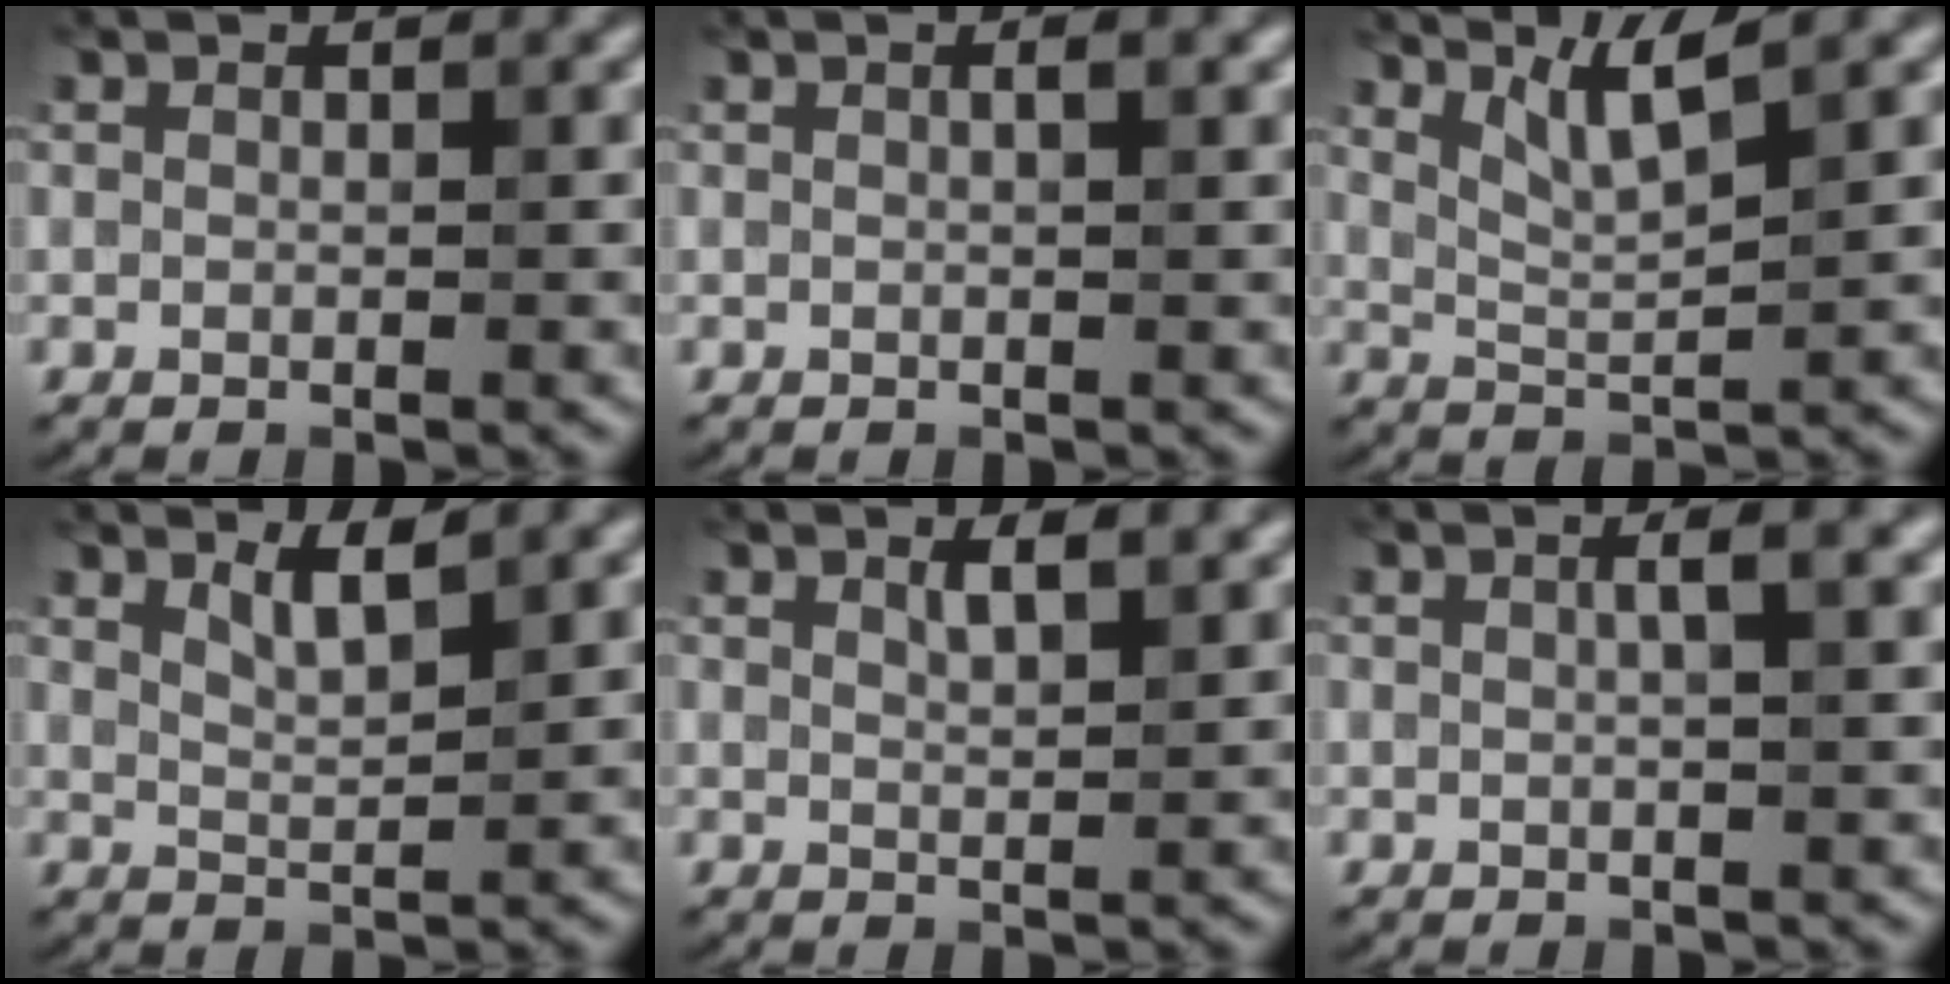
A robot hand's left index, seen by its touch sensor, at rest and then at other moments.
{"total": 1.3, "force": [0.4, 0.4, 1.2], "torque": [-0.018, -0.004, 0.001]}
{"total": 3.4, "force": [2.2, 0.4, 2.6], "torque": [-0.054, -0.003, 0.050]}
{"total": 2.2, "force": [1.4, 0.5, 1.5], "torque": [-0.031, -0.004, 0.029]}
{"total": 2.1, "force": [1.2, 0.6, 1.5], "torque": [-0.023, 0.002, 0.022]}
{"total": 2.2, "force": [0.4, 0.6, 2.0], "torque": [-0.031, 0.007, 0.001]}